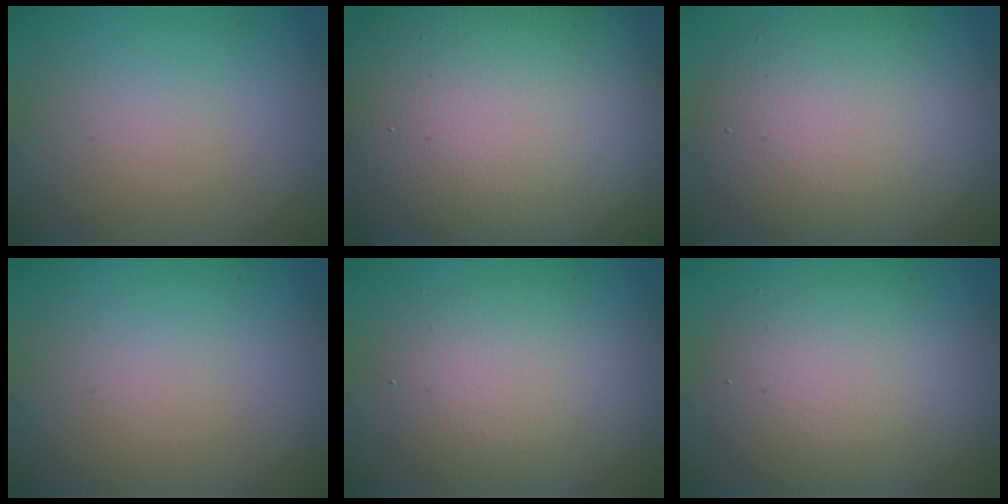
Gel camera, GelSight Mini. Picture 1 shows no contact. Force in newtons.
{"total": 18.3, "press": 18.3, "slide": 1.0}
{"total": 8.0, "press": 8.0, "slide": 0.2}
{"total": 0.0}
{"total": 4.2, "press": 4.2, "slide": 0.3}
{"total": 5.3, "press": 5.3, "slide": 0.3}